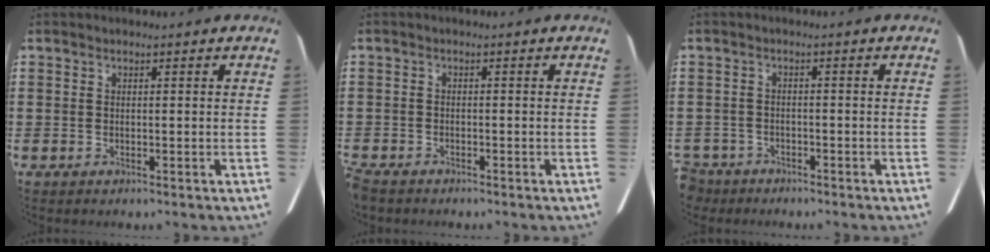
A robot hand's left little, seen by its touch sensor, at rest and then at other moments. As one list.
[{"total": 1.2, "force": [-1.1, 0.2, 0.1], "torque": [-0.013, -0.001, -0.026]}, {"total": 1.9, "force": [-1.8, 0.4, -0.1], "torque": [-0.005, 0.000, -0.041]}]